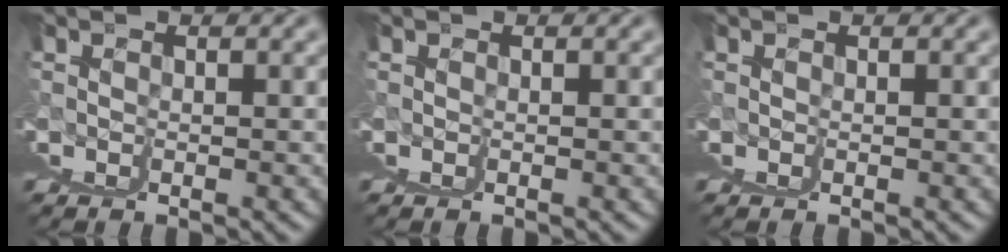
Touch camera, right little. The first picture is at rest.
{"total": 0.0}
{"total": 0.0}